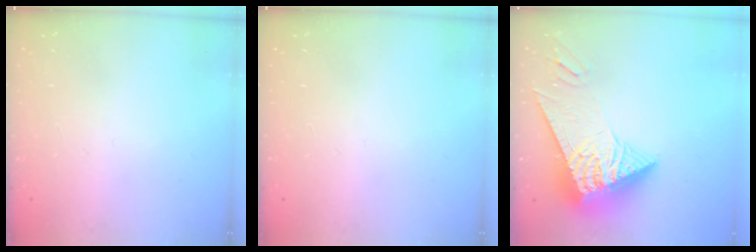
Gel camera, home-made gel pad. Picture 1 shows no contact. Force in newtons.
{"total": 0.0}
{"total": 11.2, "press": 11.1, "slide": 1.3}